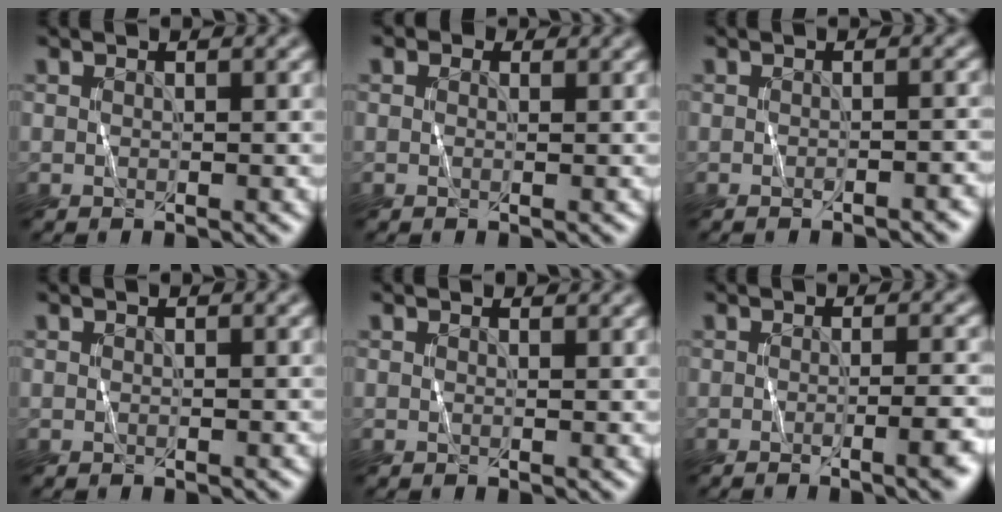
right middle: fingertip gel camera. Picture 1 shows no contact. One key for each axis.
{"total": 1.1, "fx": 0.6, "fy": 0.8, "fz": 0.5, "tx": -0.006, "ty": -0.002, "tz": 0.004}
{"total": 2.1, "fx": -1.2, "fy": 0.4, "fz": 1.6, "tx": -0.016, "ty": 0.001, "tz": -0.018}
{"total": 0.0}
{"total": 1.0, "fx": 0.9, "fy": 0.2, "fz": 0.3, "tx": -0.003, "ty": -0.002, "tz": 0.015}
{"total": 5.0, "fx": -1.5, "fy": 1.6, "fz": 4.5, "tx": -0.042, "ty": -0.007, "tz": -0.014}